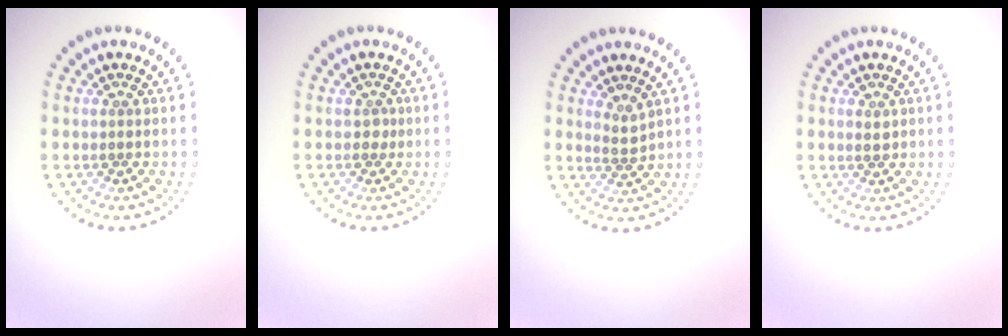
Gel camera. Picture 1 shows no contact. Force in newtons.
{"total": 0.7, "press": 0.6, "slide": 0.3}
{"total": 1.4, "press": 0.9, "slide": 1.0}
{"total": 0.9, "press": 0.9, "slide": 0.1}